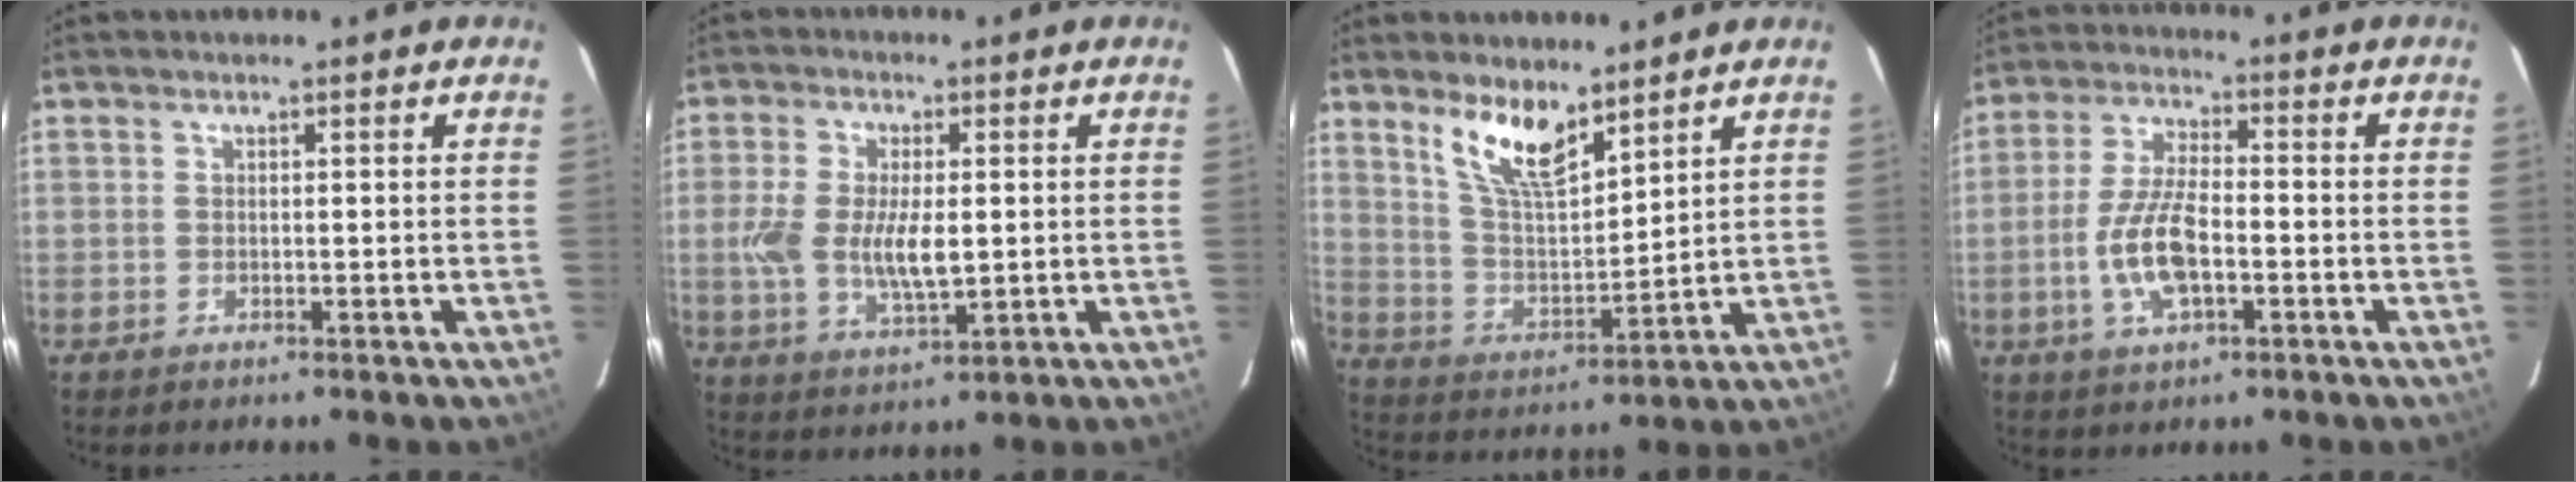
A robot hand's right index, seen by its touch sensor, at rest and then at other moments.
{"total": 9.6, "force": [-0.5, 4.3, 8.6], "torque": [-0.180, -0.008, -0.009]}
{"total": 10.5, "force": [7.5, 3.3, 6.7], "torque": [-0.125, -0.002, 0.152]}
{"total": 10.1, "force": [-2.8, 3.9, 8.9], "torque": [-0.186, 0.001, -0.053]}